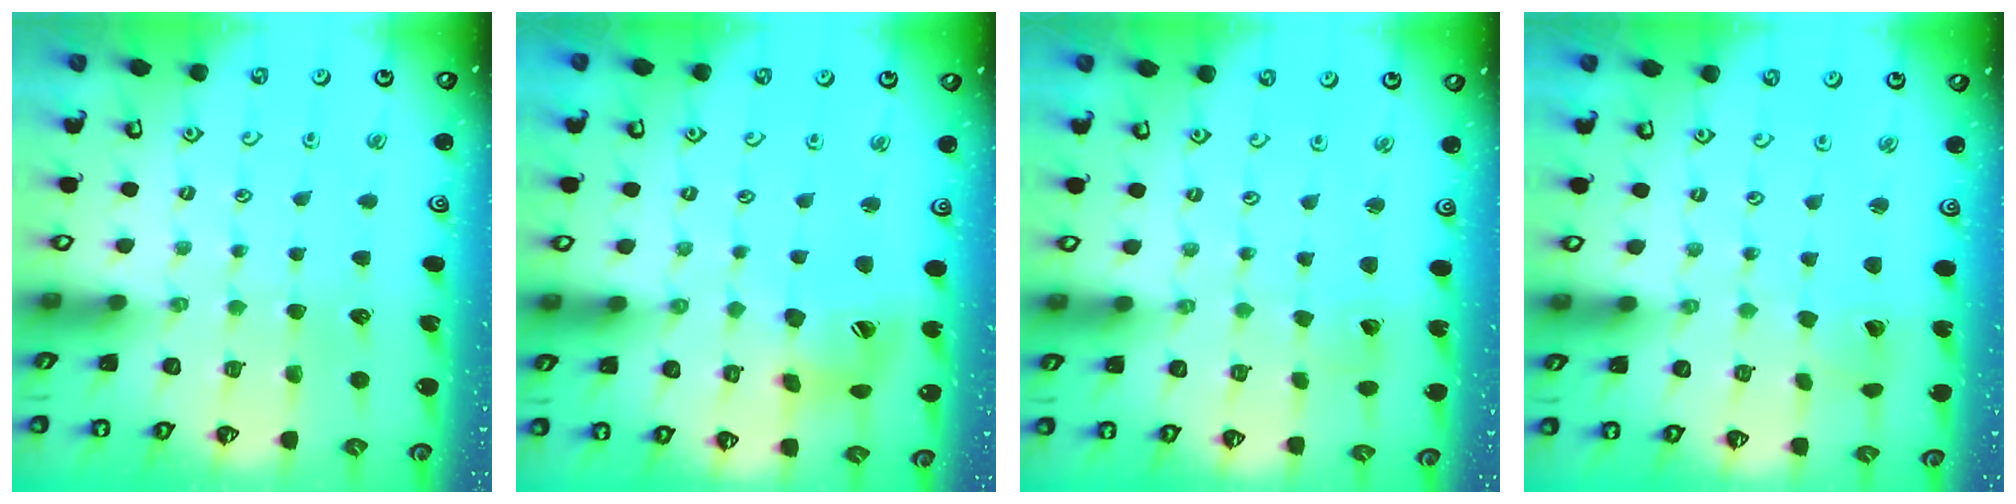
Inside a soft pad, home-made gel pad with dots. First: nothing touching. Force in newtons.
{"total": 12.3, "press": 12.2, "slide": 1.1}
{"total": 1.5, "press": 1.5, "slide": 0.0}
{"total": 2.1, "press": 2.1, "slide": 0.2}